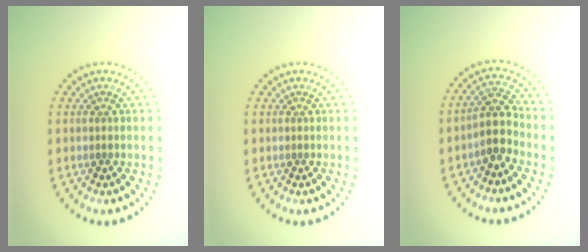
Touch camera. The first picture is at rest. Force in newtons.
{"total": 0.0}
{"total": 2.9, "press": 2.4, "slide": 1.6}